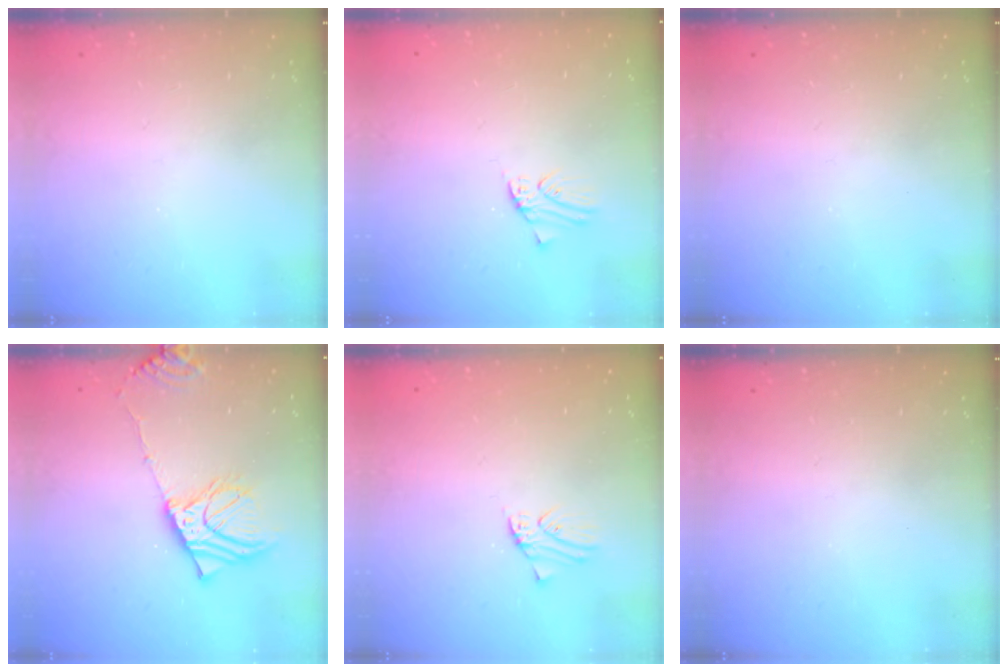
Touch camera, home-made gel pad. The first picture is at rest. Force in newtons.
{"total": 0.0}
{"total": 0.0}
{"total": 13.4, "press": 13.1, "slide": 2.7}
{"total": 0.5, "press": 0.5, "slide": 0.1}
{"total": 0.0}